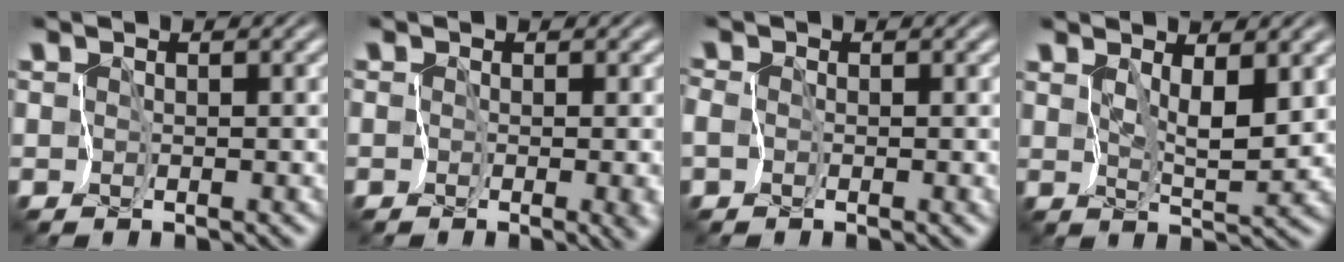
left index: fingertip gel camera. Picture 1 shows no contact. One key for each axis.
{"total": 2.7, "fx": -0.7, "fy": 1.2, "fz": 2.3, "tx": -0.021, "ty": -0.012, "tz": -0.008}
{"total": 1.4, "fx": -0.3, "fy": 0.8, "fz": 1.1, "tx": -0.012, "ty": -0.005, "tz": -0.010}
{"total": 2.9, "fx": 1.4, "fy": 0.5, "fz": 2.4, "tx": -0.051, "ty": -0.009, "tz": 0.031}